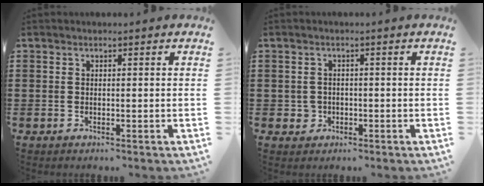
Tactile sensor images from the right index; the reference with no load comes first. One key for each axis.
{"total": 1.7, "fx": -0.4, "fy": 1.6, "fz": 0.3, "tx": -0.012, "ty": 0.005, "tz": -0.010}